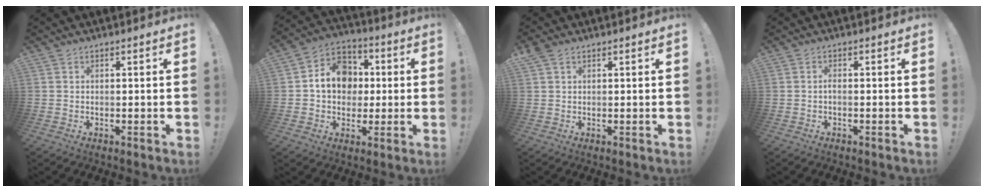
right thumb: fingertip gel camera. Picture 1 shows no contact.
{"total": 14.0, "force": [1.7, 12.1, 7.0], "torque": [-0.082, 0.010, 0.041]}
{"total": 1.9, "force": [1.2, 1.0, 1.1], "torque": [-0.025, 0.000, 0.024]}
{"total": 1.1, "force": [-0.6, 0.1, 1.0], "torque": [-0.017, 0.002, -0.011]}